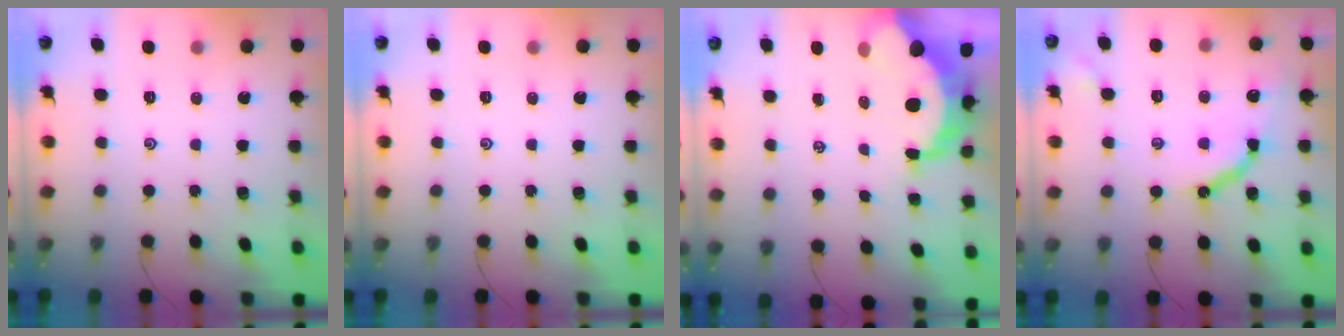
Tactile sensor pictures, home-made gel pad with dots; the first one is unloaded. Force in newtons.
{"total": 0.0}
{"total": 10.5, "press": 10.4, "slide": 1.4}
{"total": 10.3, "press": 10.2, "slide": 0.9}